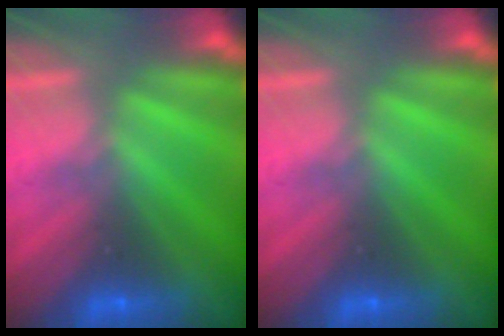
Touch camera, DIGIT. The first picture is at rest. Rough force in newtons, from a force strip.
{"total": 0.0}